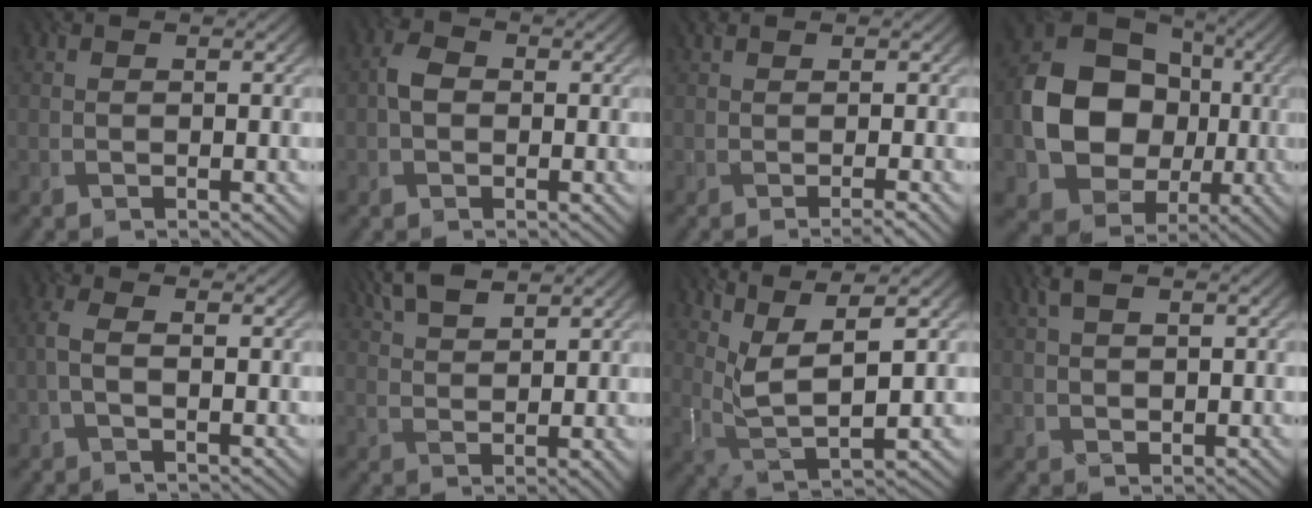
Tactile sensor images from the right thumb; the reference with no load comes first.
{"total": 2.2, "force": [-0.3, 1.9, 1.1], "torque": [-0.022, 0.006, -0.013]}
{"total": 1.8, "force": [-0.4, 0.4, 1.7], "torque": [-0.021, 0.005, -0.012]}
{"total": 13.5, "force": [-1.2, 11.4, 7.1], "torque": [-0.139, -0.009, -0.022]}
{"total": 1.7, "force": [-0.4, 0.7, 1.5], "torque": [-0.046, 0.005, -0.011]}
{"total": 5.5, "force": [4.1, 1.7, 3.2], "torque": [-0.071, 0.015, 0.084]}
{"total": 6.2, "force": [3.2, 1.6, 5.1], "torque": [-0.118, 0.000, 0.073]}
{"total": 2.2, "force": [1.4, 1.3, 1.2], "torque": [-0.035, 0.004, 0.030]}